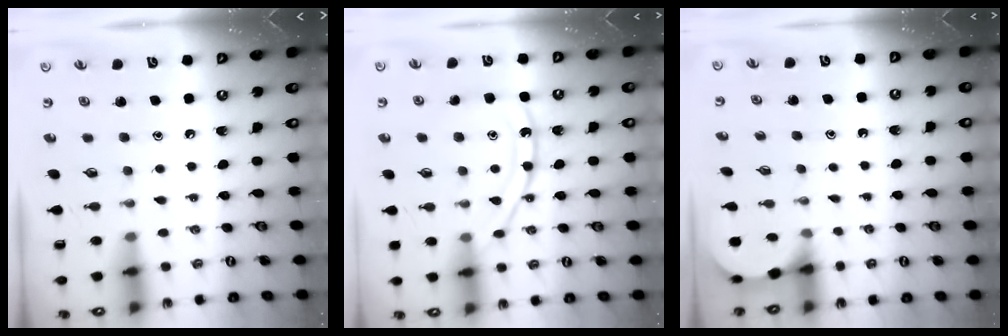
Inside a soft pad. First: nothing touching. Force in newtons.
{"total": 14.0, "press": 13.9, "slide": 1.4}
{"total": 1.9, "press": 1.9, "slide": 0.2}